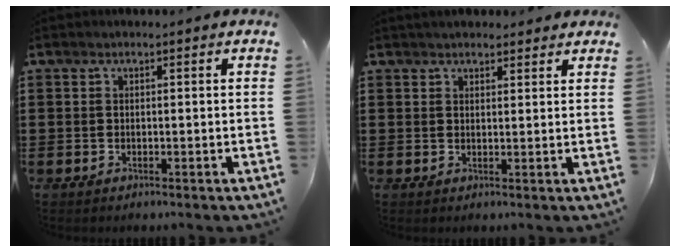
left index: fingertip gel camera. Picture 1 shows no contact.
{"total": 2.3, "force": [2.1, 0.6, 0.4], "torque": [-0.011, 0.001, 0.040]}